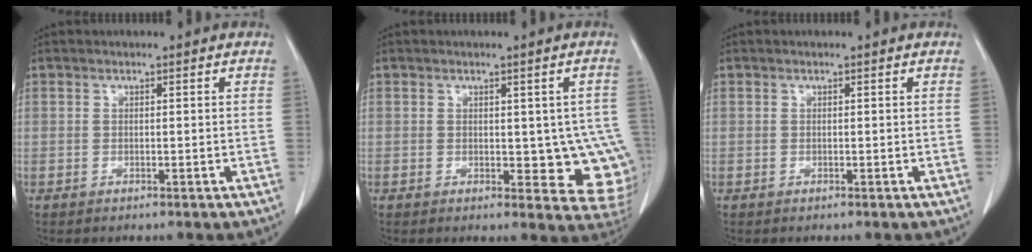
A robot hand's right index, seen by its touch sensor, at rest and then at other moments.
{"total": 8.6, "force": [-0.4, 4.5, 7.3], "torque": [-0.066, -0.008, 0.002]}
{"total": 0.0}